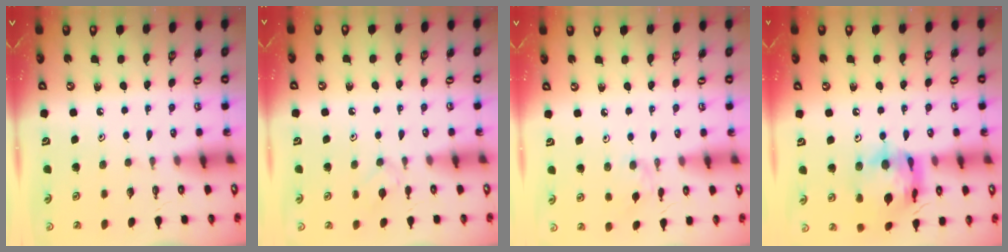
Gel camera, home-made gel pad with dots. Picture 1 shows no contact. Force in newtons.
{"total": 2.2, "press": 2.1, "slide": 0.6}
{"total": 1.8, "press": 1.8, "slide": 0.3}
{"total": 16.6, "press": 16.6, "slide": 1.5}